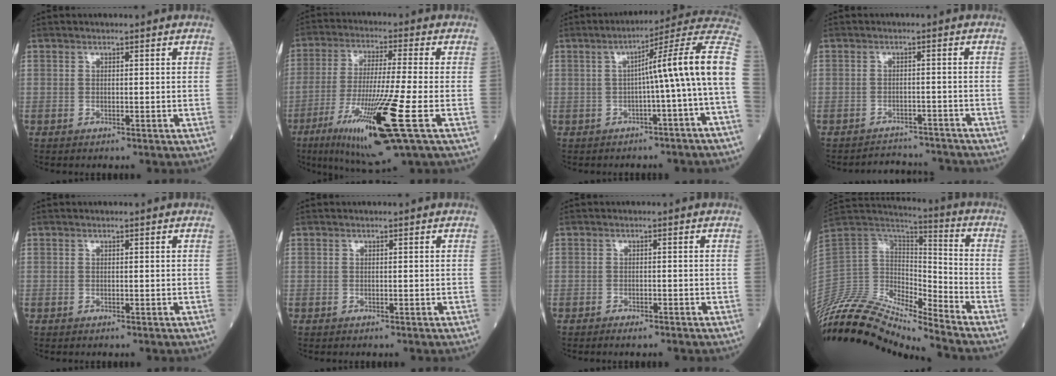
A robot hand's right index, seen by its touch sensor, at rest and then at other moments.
{"total": 16.3, "force": [-6.4, -0.2, 15.0], "torque": [-0.300, -0.044, -0.116]}
{"total": 12.3, "force": [-0.7, -1.8, 12.1], "torque": [-0.153, 0.032, -0.019]}
{"total": 6.0, "force": [-6.0, 0.7, -0.6], "torque": [0.011, 0.012, -0.081]}
{"total": 0.0}
{"total": 0.0}
{"total": 1.4, "force": [-1.2, 0.1, 0.7], "torque": [-0.011, -0.001, -0.018]}
{"total": 17.7, "force": [-17.0, 1.5, 4.6], "torque": [-0.090, 0.058, -0.313]}